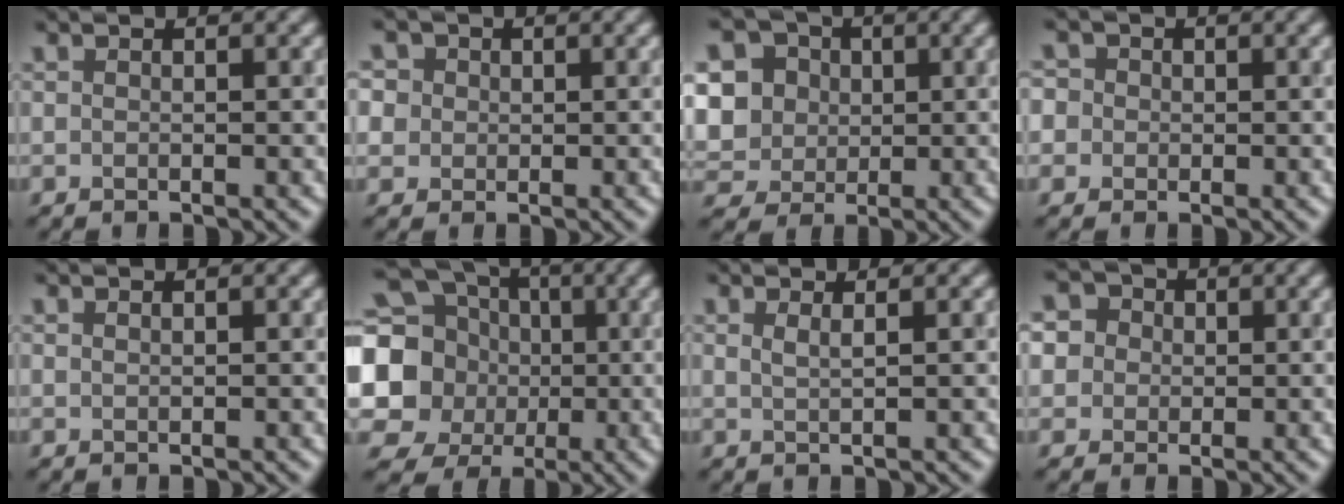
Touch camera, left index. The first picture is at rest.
{"total": 2.1, "force": [0.7, 2.0, 0.1], "torque": [-0.030, 0.014, 0.026]}
{"total": 7.5, "force": [1.0, 6.9, 2.8], "torque": [-0.088, 0.018, 0.029]}
{"total": 1.5, "force": [0.1, 1.5, -0.3], "torque": [0.005, 0.020, 0.001]}
{"total": 0.8, "force": [0.7, 0.3, 0.2], "torque": [0.002, 0.007, 0.004]}
{"total": 11.8, "force": [-0.6, 11.1, 3.9], "torque": [-0.156, 0.007, -0.012]}
{"total": 1.5, "force": [1.1, 0.4, 1.0], "torque": [-0.006, 0.009, 0.003]}
{"total": 3.6, "force": [1.5, 3.2, 0.9], "torque": [-0.032, 0.024, 0.021]}